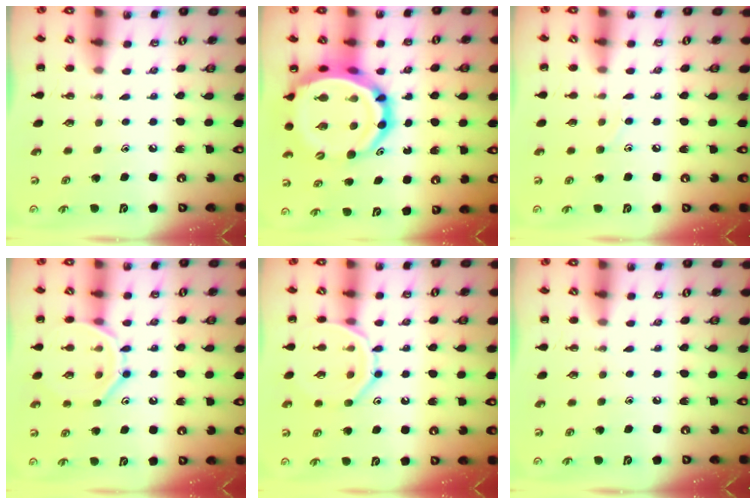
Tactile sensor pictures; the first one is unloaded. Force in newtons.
{"total": 19.9, "press": 19.2, "slide": 5.2}
{"total": 4.0, "press": 3.8, "slide": 1.2}
{"total": 11.6, "press": 11.5, "slide": 0.9}
{"total": 11.9, "press": 11.9, "slide": 0.3}
{"total": 0.0}